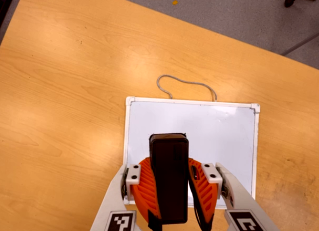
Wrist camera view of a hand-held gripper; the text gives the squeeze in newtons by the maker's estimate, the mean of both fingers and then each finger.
{"total": 9.7, "left": 8.2, "right": 11.1}